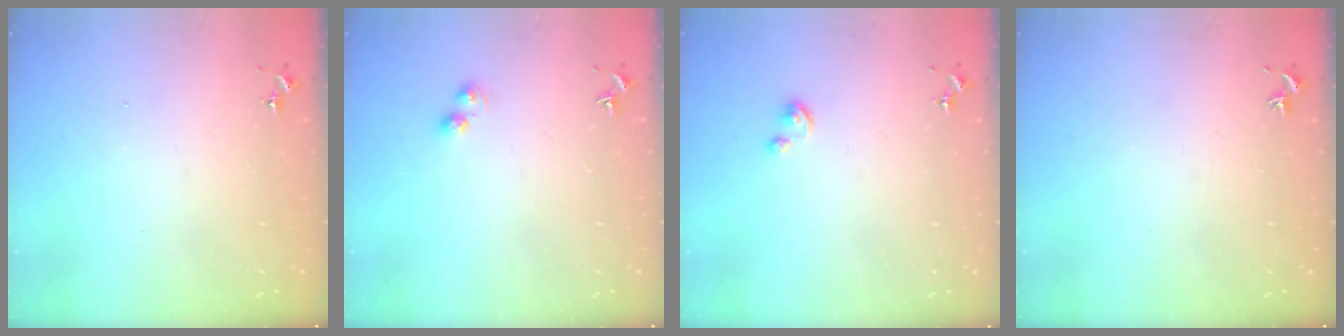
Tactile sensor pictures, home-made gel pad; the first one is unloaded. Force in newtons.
{"total": 3.8, "press": 3.8, "slide": 0.5}
{"total": 2.8, "press": 2.8, "slide": 0.2}
{"total": 0.0}